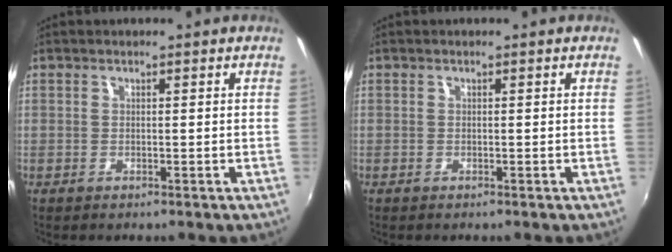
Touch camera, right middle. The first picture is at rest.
{"total": 0.0}